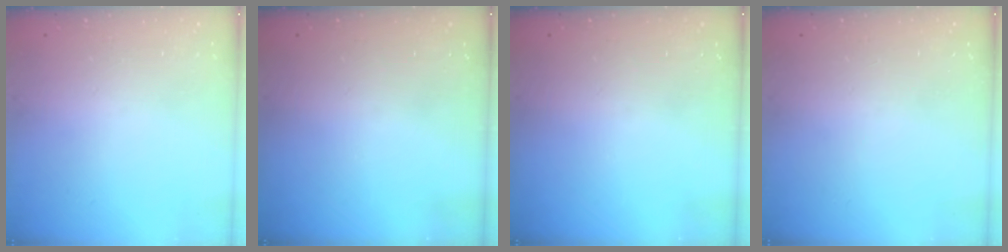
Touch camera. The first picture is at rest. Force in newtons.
{"total": 0.0}
{"total": 0.0}
{"total": 0.0}